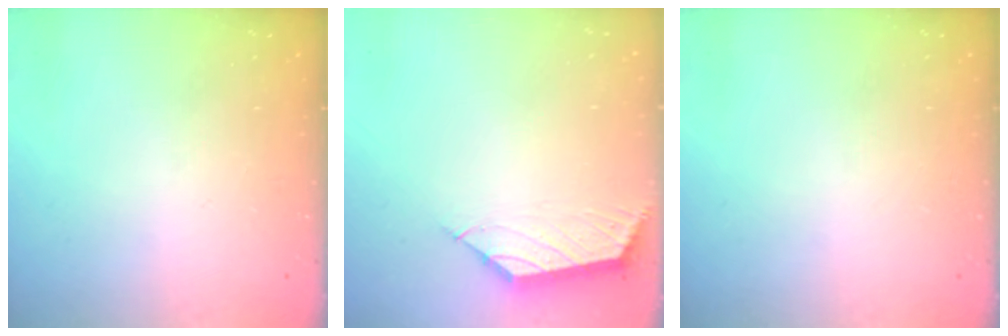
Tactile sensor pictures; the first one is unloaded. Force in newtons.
{"total": 2.6, "press": 2.5, "slide": 0.7}
{"total": 0.0}